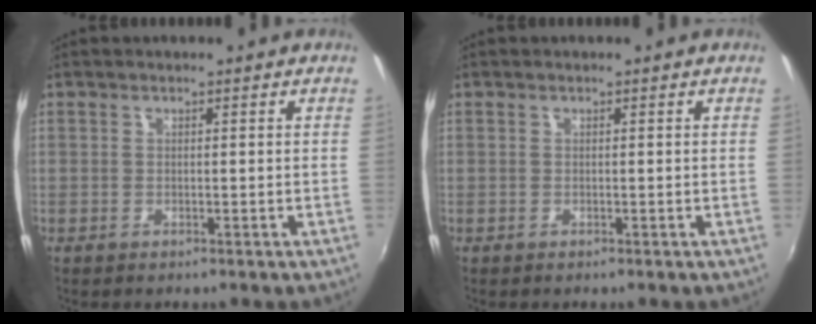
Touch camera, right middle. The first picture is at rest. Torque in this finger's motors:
{"motor_torque": [0.08, -0.17, 0.07, 0.00]}